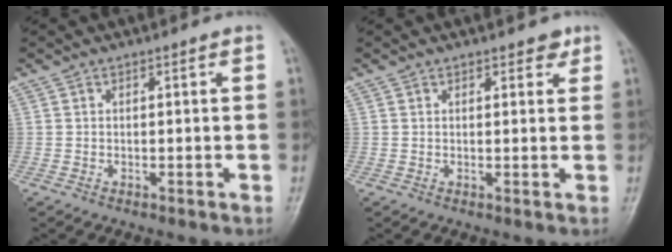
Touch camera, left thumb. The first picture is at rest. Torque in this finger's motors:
{"motor_torque": [-0.12, 0.01, -0.35, -0.26, 0.03]}